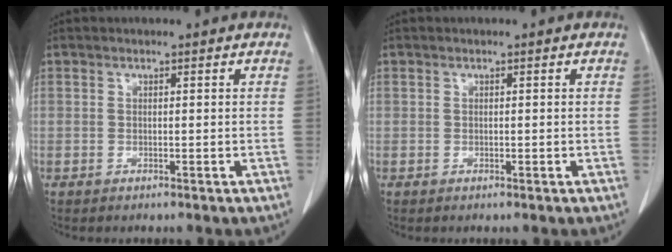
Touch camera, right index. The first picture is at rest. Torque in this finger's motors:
{"motor_torque": [-0.01, 0.00, -0.04, -0.01]}